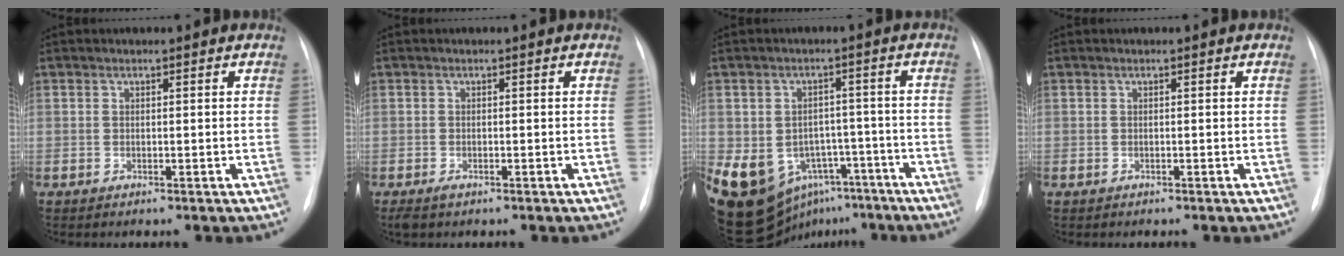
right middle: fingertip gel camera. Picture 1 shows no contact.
{"total": 1.6, "force": [-1.1, 0.7, 0.9], "torque": [-0.021, -0.004, -0.013]}
{"total": 21.8, "force": [-11.5, 15.9, 9.4], "torque": [-0.249, 0.015, -0.144]}
{"total": 0.0}